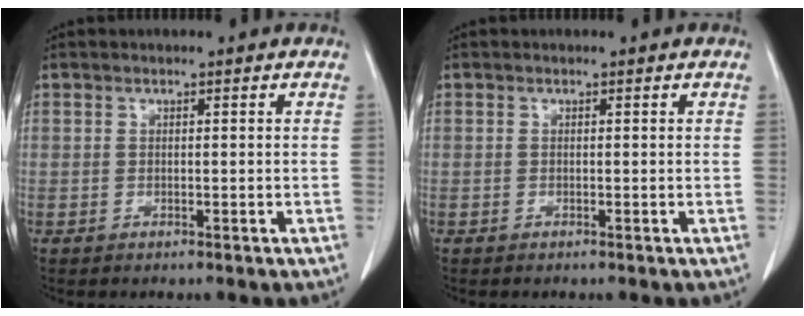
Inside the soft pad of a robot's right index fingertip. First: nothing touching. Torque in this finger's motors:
{"motor_torque": [-0.07, 0.03, 0.10, 0.00]}